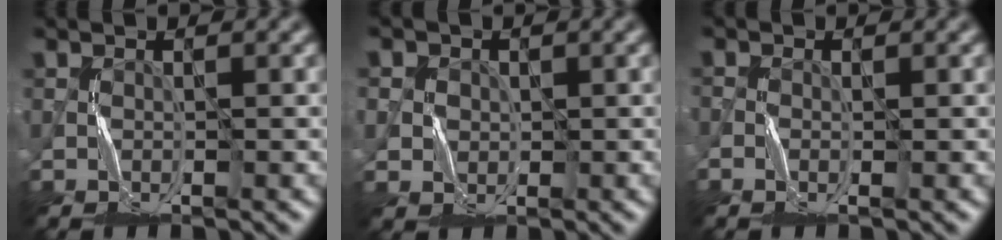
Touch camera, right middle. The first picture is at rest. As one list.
[{"total": 3.0, "force": [0.8, 2.8, 0.7], "torque": [-0.027, 0.002, 0.017]}, {"total": 0.9, "force": [-0.7, 0.4, 0.4], "torque": [-0.003, -0.002, -0.015]}]